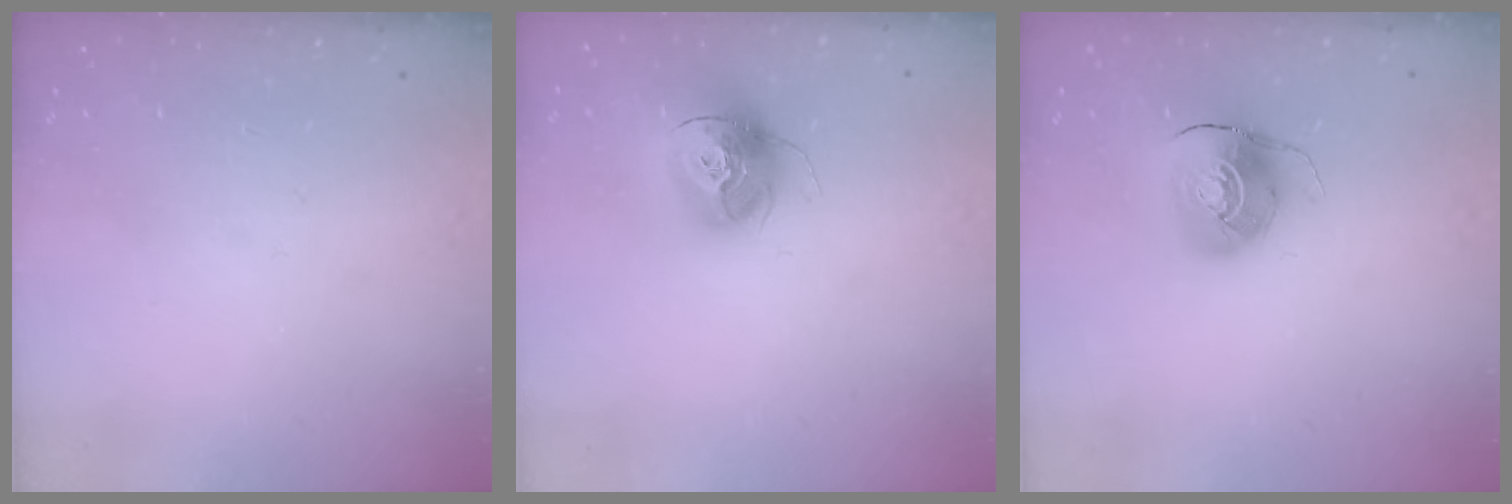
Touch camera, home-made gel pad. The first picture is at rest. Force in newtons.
{"total": 14.6, "press": 14.5, "slide": 1.4}
{"total": 9.1, "press": 9.1, "slide": 0.5}